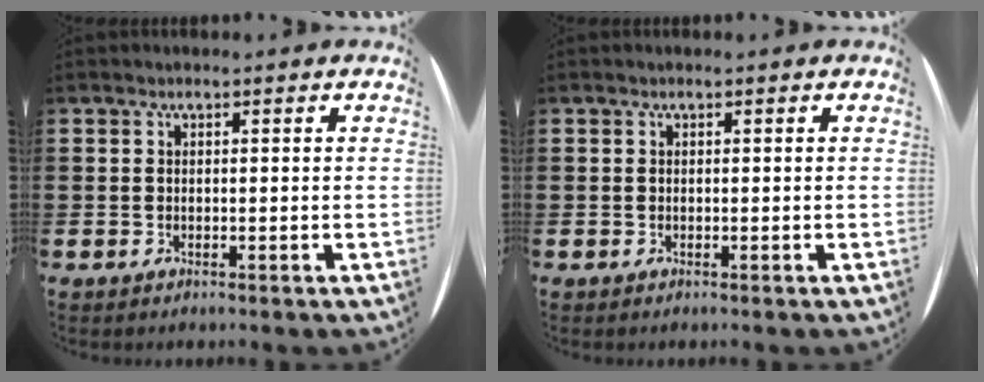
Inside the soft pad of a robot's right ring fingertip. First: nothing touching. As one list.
[{"total": 0.0}]